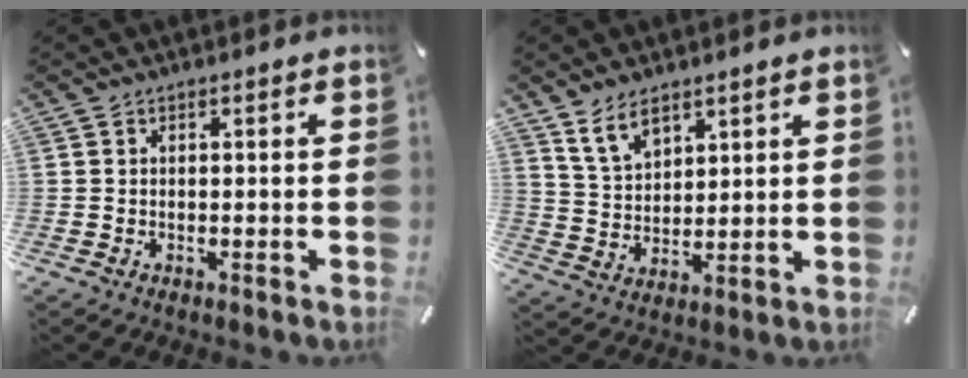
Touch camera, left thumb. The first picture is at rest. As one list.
[{"total": 7.4, "force": [5.5, 4.1, 2.7], "torque": [-0.062, -0.017, 0.106]}]